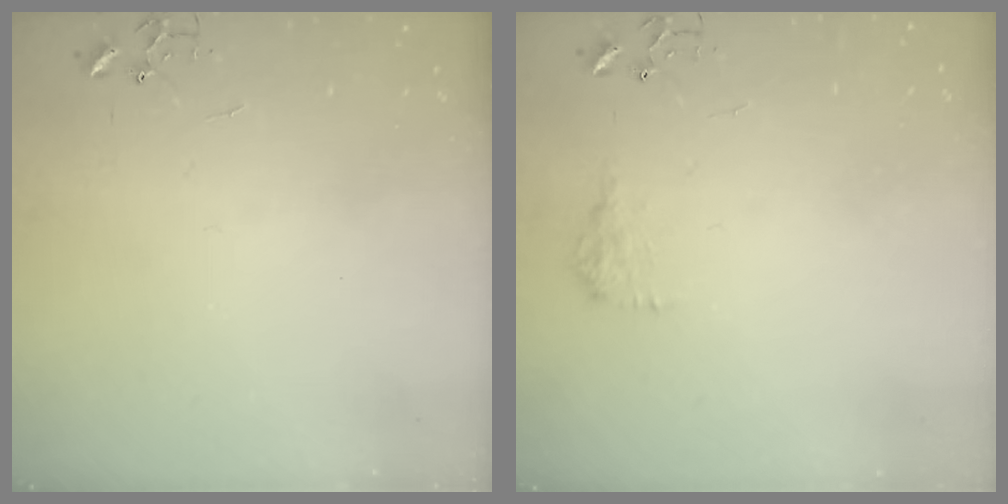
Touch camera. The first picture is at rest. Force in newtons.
{"total": 8.9, "press": 8.9, "slide": 0.3}